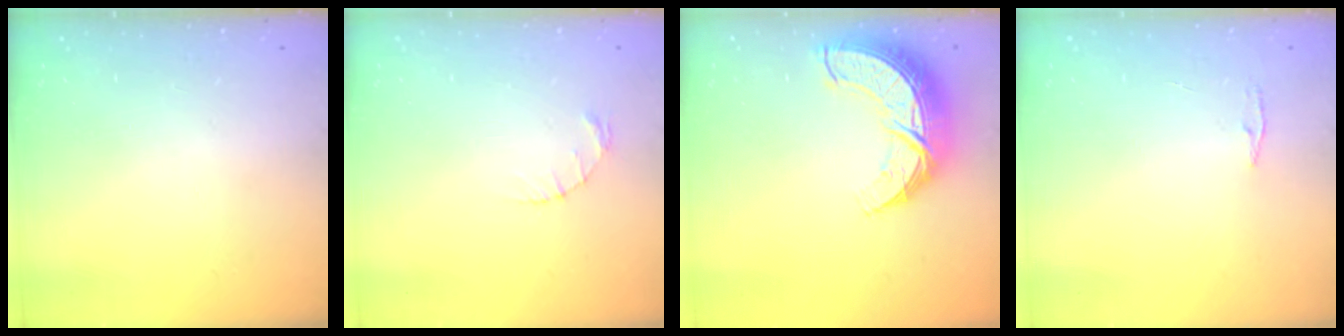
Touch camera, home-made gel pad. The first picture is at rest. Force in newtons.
{"total": 1.2, "press": 1.1, "slide": 0.2}
{"total": 14.4, "press": 14.4, "slide": 1.0}
{"total": 3.8, "press": 3.7, "slide": 0.5}